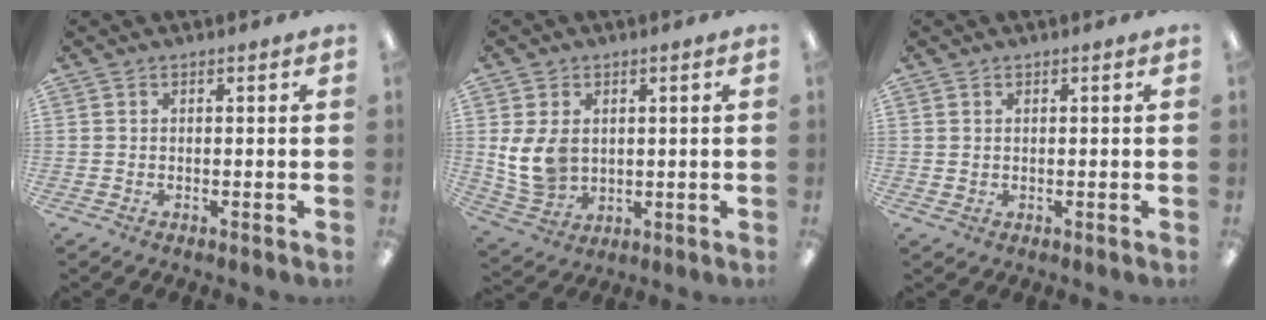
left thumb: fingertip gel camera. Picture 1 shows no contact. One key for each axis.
{"total": 9.3, "fx": 1.5, "fy": 7.1, "fz": 5.8, "tx": -0.136, "ty": 0.004, "tz": 0.031}
{"total": 0.8, "fx": 0.6, "fy": 0.6, "fz": 0.1, "tx": -0.002, "ty": 0.002, "tz": 0.010}